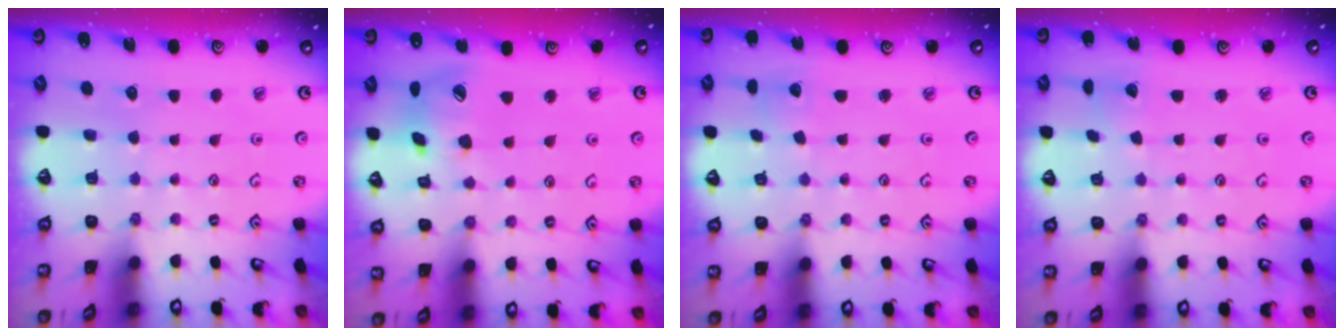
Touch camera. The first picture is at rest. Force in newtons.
{"total": 14.8, "press": 14.6, "slide": 2.3}
{"total": 1.8, "press": 1.8, "slide": 0.1}
{"total": 2.0, "press": 2.0, "slide": 0.3}